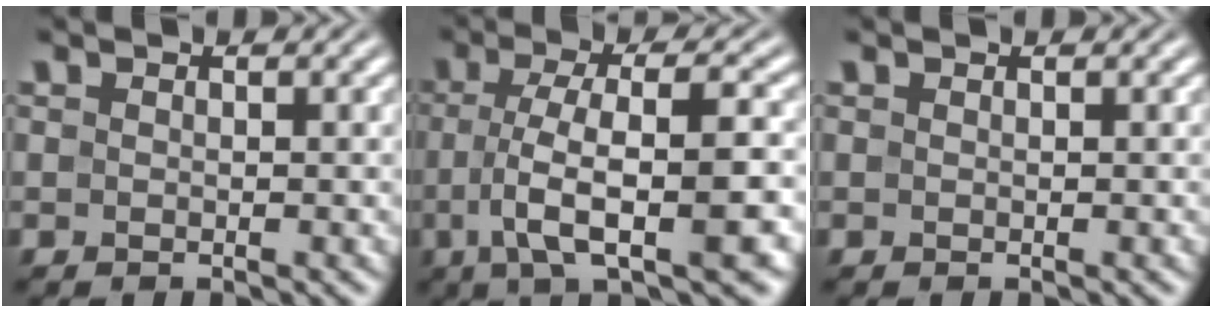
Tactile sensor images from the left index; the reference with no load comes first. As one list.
[{"total": 7.9, "force": [-1.9, 2.1, 7.4], "torque": [-0.120, 0.008, -0.036]}, {"total": 0.0}]